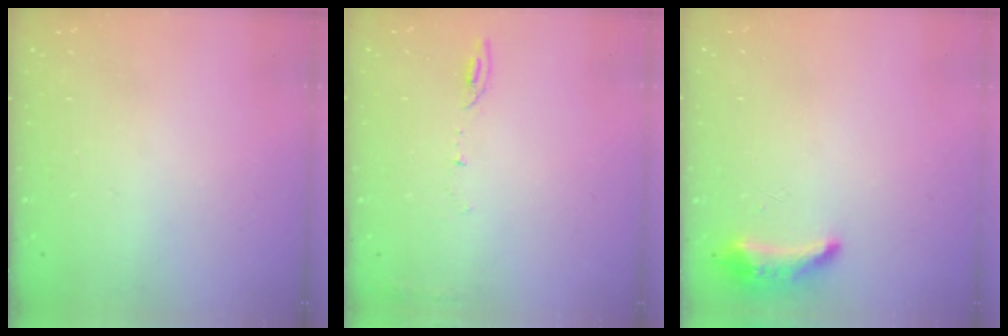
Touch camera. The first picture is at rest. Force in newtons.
{"total": 6.0, "press": 5.9, "slide": 0.9}
{"total": 16.0, "press": 10.0, "slide": 12.4}